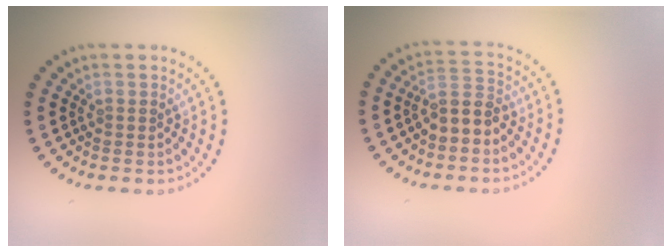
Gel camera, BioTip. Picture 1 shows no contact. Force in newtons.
{"total": 2.9, "press": 2.7, "slide": 1.2}